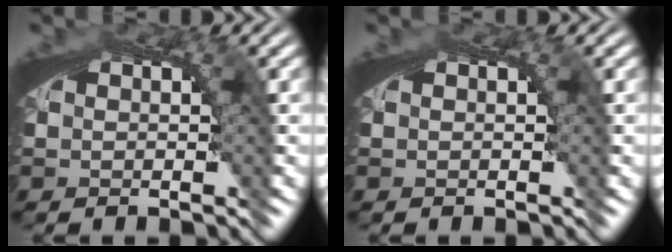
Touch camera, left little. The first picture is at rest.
{"total": 0.0}